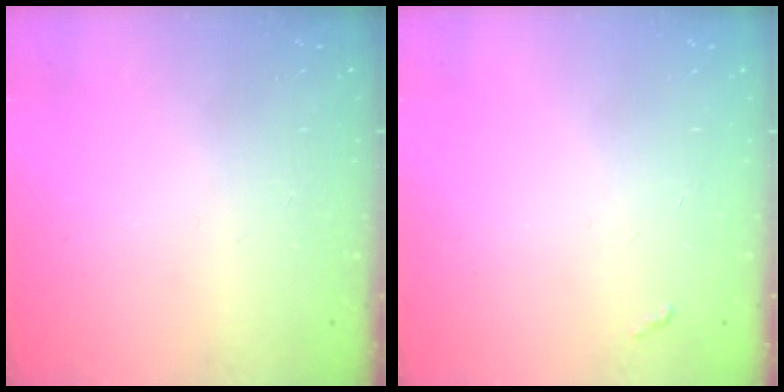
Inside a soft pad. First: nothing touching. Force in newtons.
{"total": 2.8, "press": 2.8, "slide": 0.4}